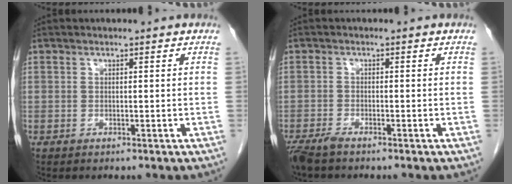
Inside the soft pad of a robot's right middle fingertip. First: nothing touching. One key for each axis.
{"total": 2.9, "fx": -2.4, "fy": 0.4, "fz": 1.6, "tx": -0.032, "ty": -0.007, "tz": -0.045}